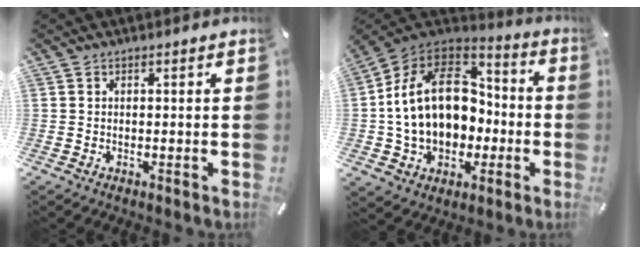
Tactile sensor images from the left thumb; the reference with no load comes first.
{"total": 20.5, "force": [-0.2, 15.9, 12.9], "torque": [-0.245, 0.013, 0.004]}